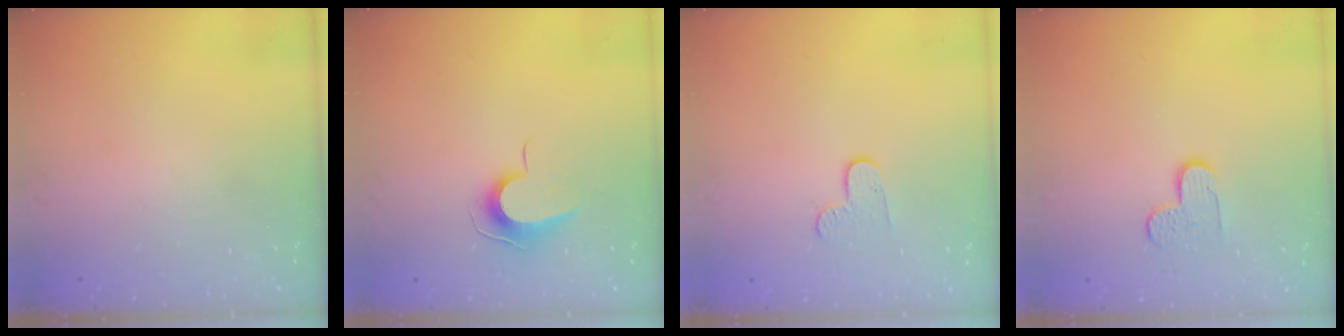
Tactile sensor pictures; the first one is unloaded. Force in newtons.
{"total": 8.9, "press": 8.8, "slide": 0.5}
{"total": 6.4, "press": 6.4, "slide": 0.5}
{"total": 4.9, "press": 4.9, "slide": 0.2}